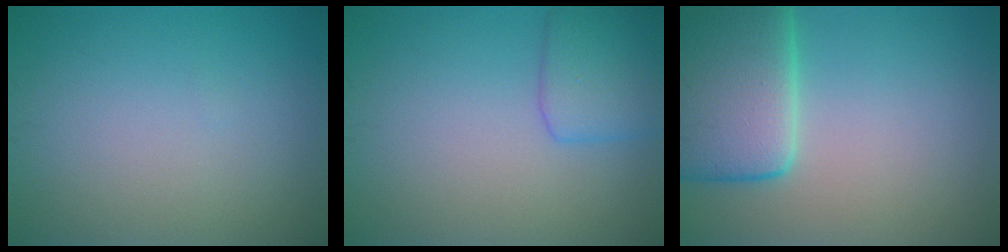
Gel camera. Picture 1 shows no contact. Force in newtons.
{"total": 3.4, "press": 3.4, "slide": 0.2}
{"total": 9.0, "press": 9.0, "slide": 0.6}